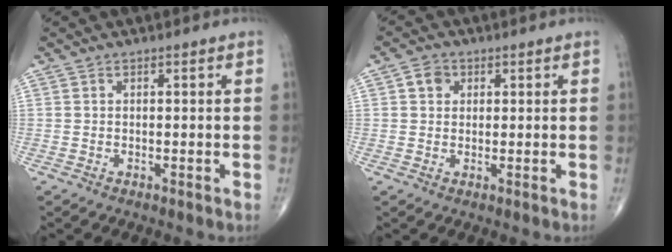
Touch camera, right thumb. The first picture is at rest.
{"total": 3.1, "force": [1.0, 2.6, 1.3], "torque": [-0.009, 0.001, 0.013]}